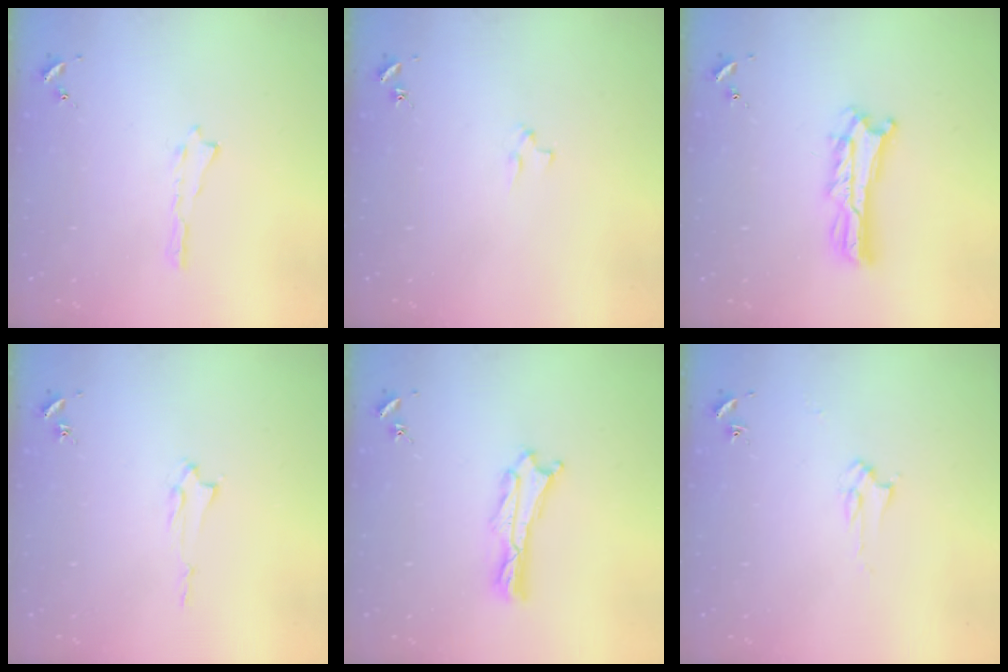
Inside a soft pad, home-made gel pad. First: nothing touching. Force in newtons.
{"total": 1.9, "press": 1.9, "slide": 0.2}
{"total": 4.9, "press": 4.8, "slide": 0.5}
{"total": 1.3, "press": 1.3, "slide": 0.2}
{"total": 1.2, "press": 1.2, "slide": 0.2}
{"total": 2.8, "press": 2.8, "slide": 0.4}